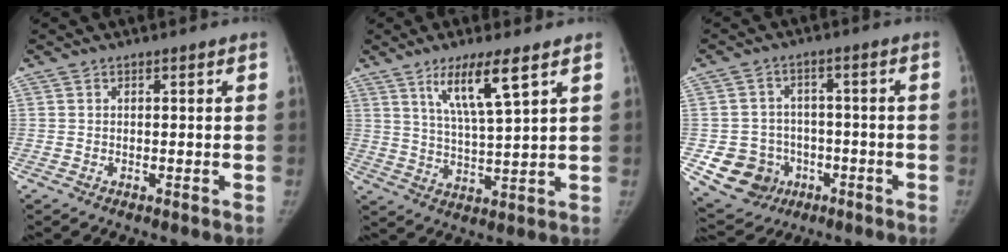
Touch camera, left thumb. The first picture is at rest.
{"total": 9.6, "force": [5.3, 1.1, 7.9], "torque": [-0.147, -0.033, 0.102]}
{"total": 10.6, "force": [-3.4, 9.6, 3.1], "torque": [-0.044, 0.023, -0.040]}